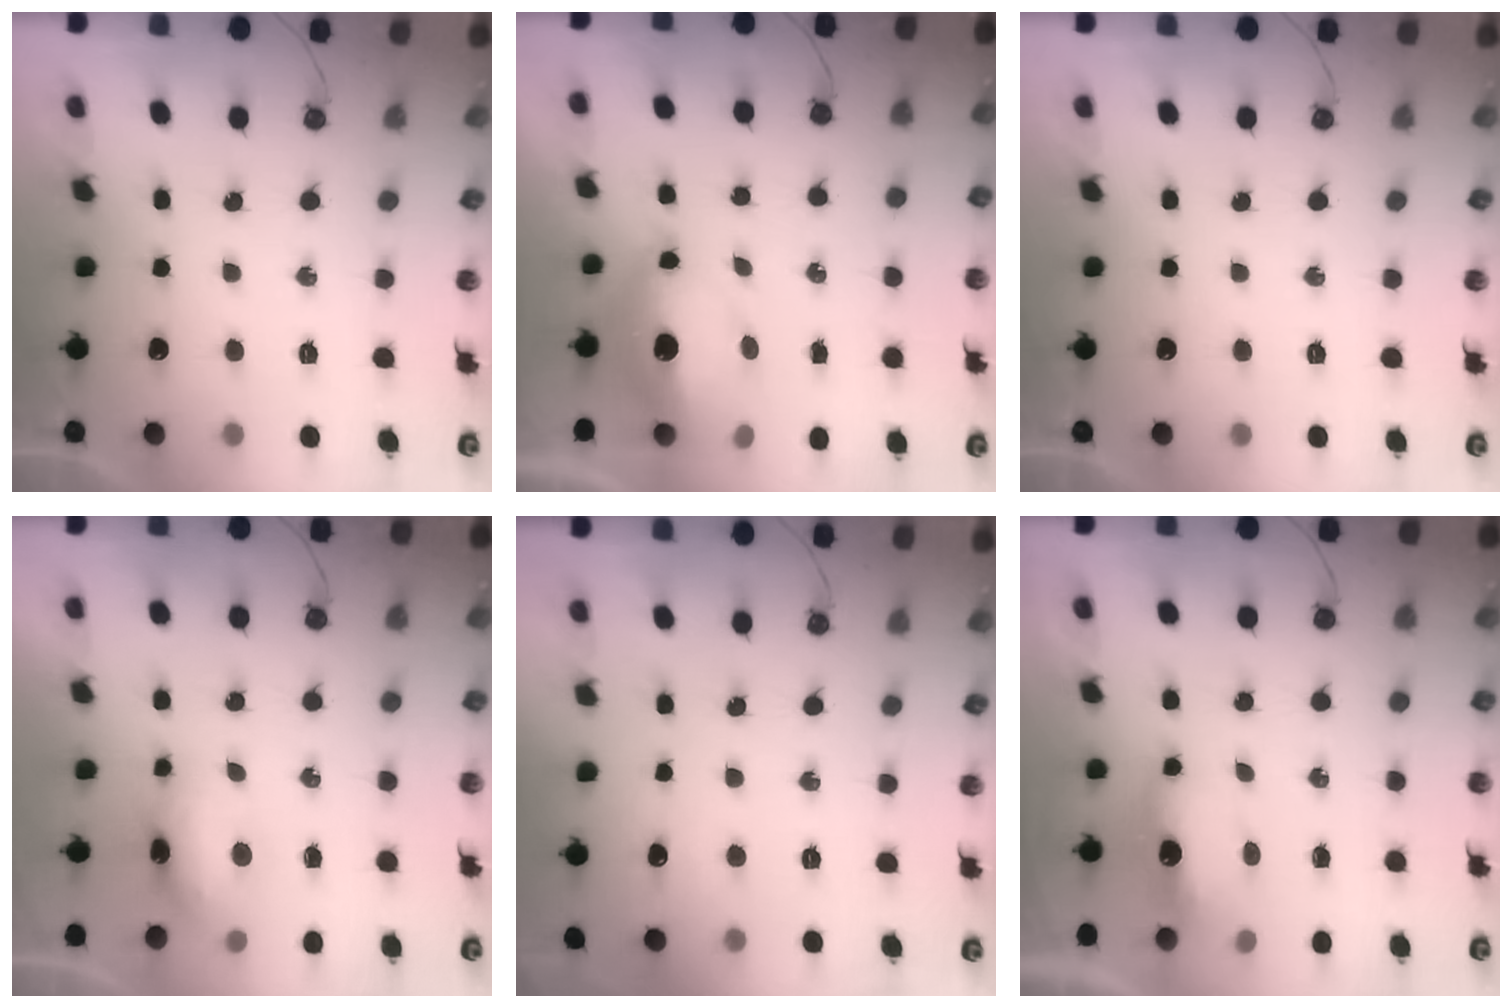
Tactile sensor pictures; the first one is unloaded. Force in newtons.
{"total": 10.9, "press": 10.9, "slide": 1.1}
{"total": 0.0}
{"total": 8.1, "press": 7.8, "slide": 2.3}
{"total": 4.5, "press": 4.4, "slide": 1.1}
{"total": 6.2, "press": 6.2, "slide": 0.2}